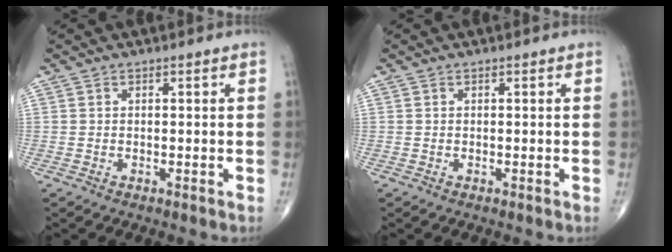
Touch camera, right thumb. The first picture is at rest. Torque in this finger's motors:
{"motor_torque": [0.00, 0.00, -0.02, 0.02, 0.00]}